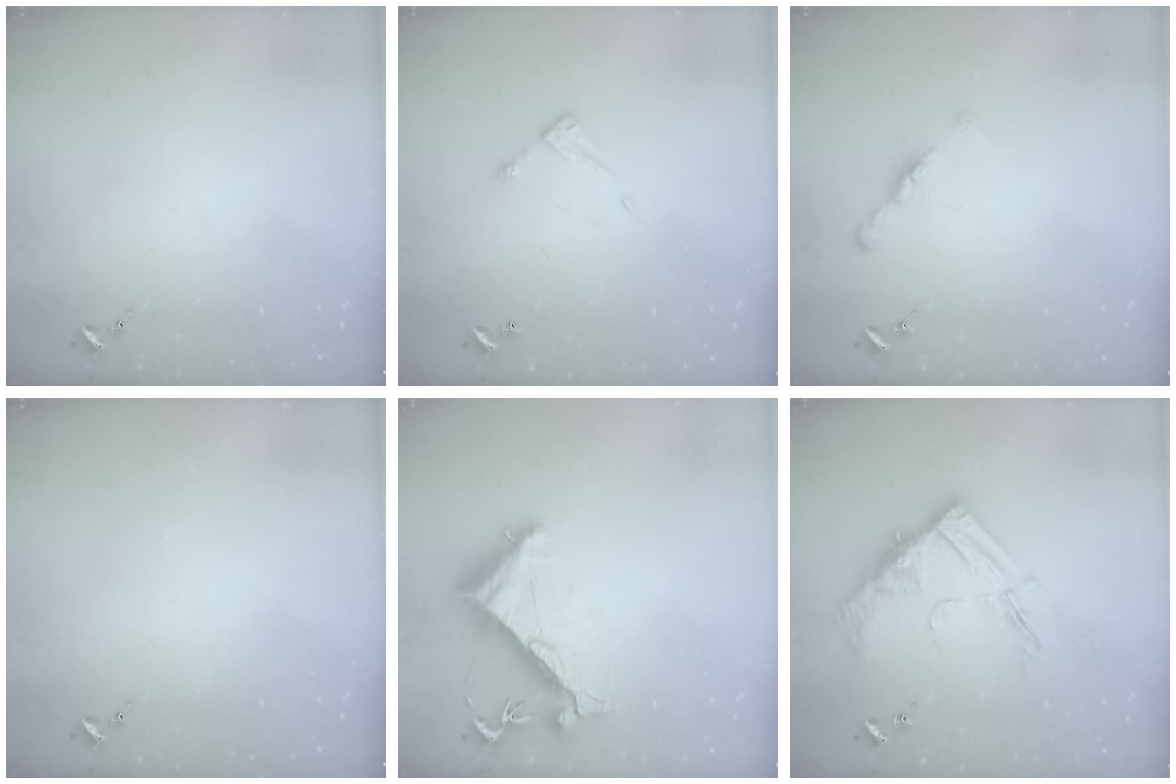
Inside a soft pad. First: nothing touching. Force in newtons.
{"total": 5.1, "press": 5.1, "slide": 0.4}
{"total": 5.3, "press": 5.2, "slide": 0.6}
{"total": 0.0}
{"total": 6.7, "press": 6.6, "slide": 0.7}
{"total": 14.1, "press": 14.0, "slide": 1.1}